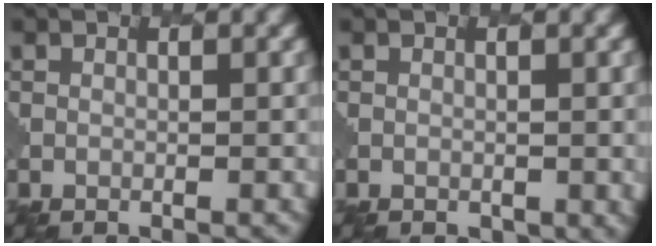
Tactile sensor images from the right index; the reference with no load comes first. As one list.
[{"total": 1.9, "force": [-0.3, 1.3, 1.3], "torque": [-0.011, -0.005, 0.008]}]